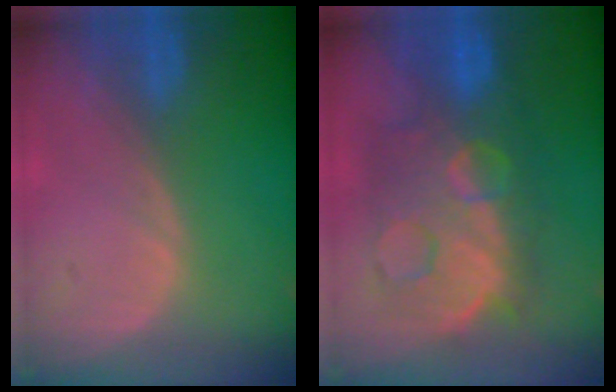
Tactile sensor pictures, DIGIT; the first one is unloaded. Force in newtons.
{"total": 11.9, "press": 11.8, "slide": 1.3}